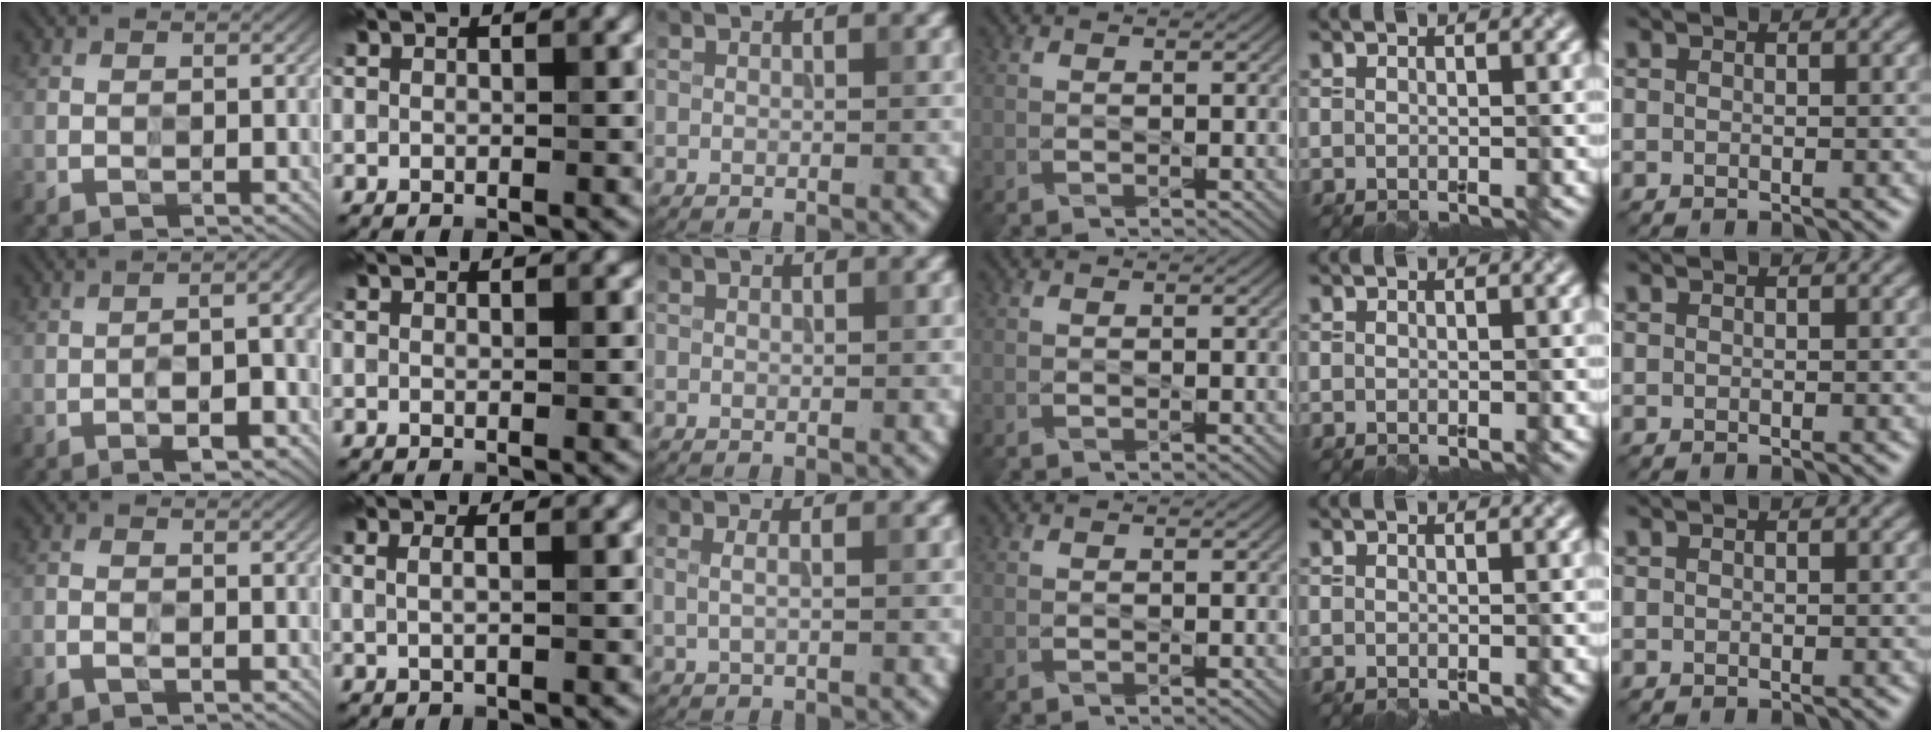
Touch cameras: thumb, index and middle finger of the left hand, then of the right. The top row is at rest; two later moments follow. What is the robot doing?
{"motion": "wipe", "object": "paper plate"}